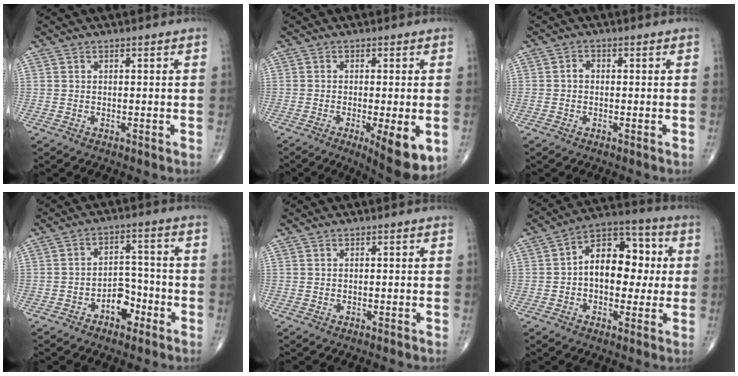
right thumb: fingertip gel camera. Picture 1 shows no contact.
{"total": 9.5, "force": [-3.0, 2.4, 8.8], "torque": [-0.121, -0.021, -0.040]}
{"total": 1.4, "force": [-0.2, 1.1, 0.9], "torque": [-0.009, 0.004, -0.007]}
{"total": 6.2, "force": [-3.2, 4.0, 3.5], "torque": [-0.022, 0.038, -0.056]}
{"total": 0.0}
{"total": 14.2, "force": [0.8, 9.1, 10.9], "torque": [-0.122, 0.034, 0.001]}